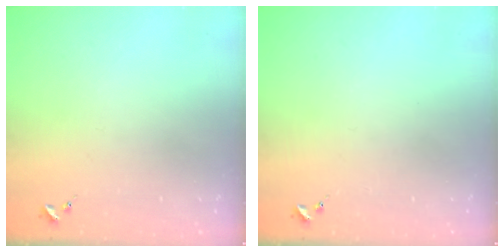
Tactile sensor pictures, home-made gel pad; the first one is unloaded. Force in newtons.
{"total": 0.0}